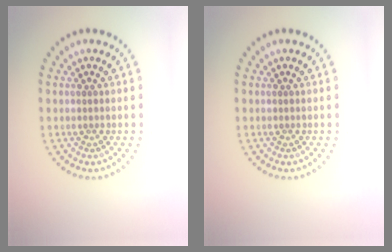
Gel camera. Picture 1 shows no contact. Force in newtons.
{"total": 0.0}